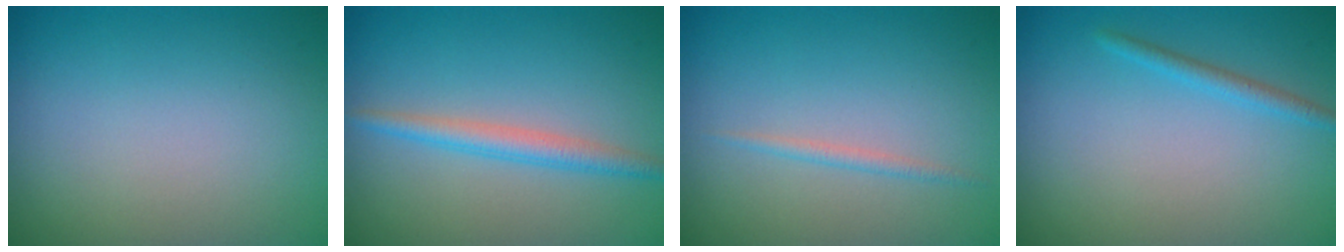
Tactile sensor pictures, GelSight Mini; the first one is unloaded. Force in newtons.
{"total": 2.3, "press": 2.3, "slide": 0.1}
{"total": 0.8, "press": 0.8, "slide": 0.0}
{"total": 1.4, "press": 1.4, "slide": 0.1}